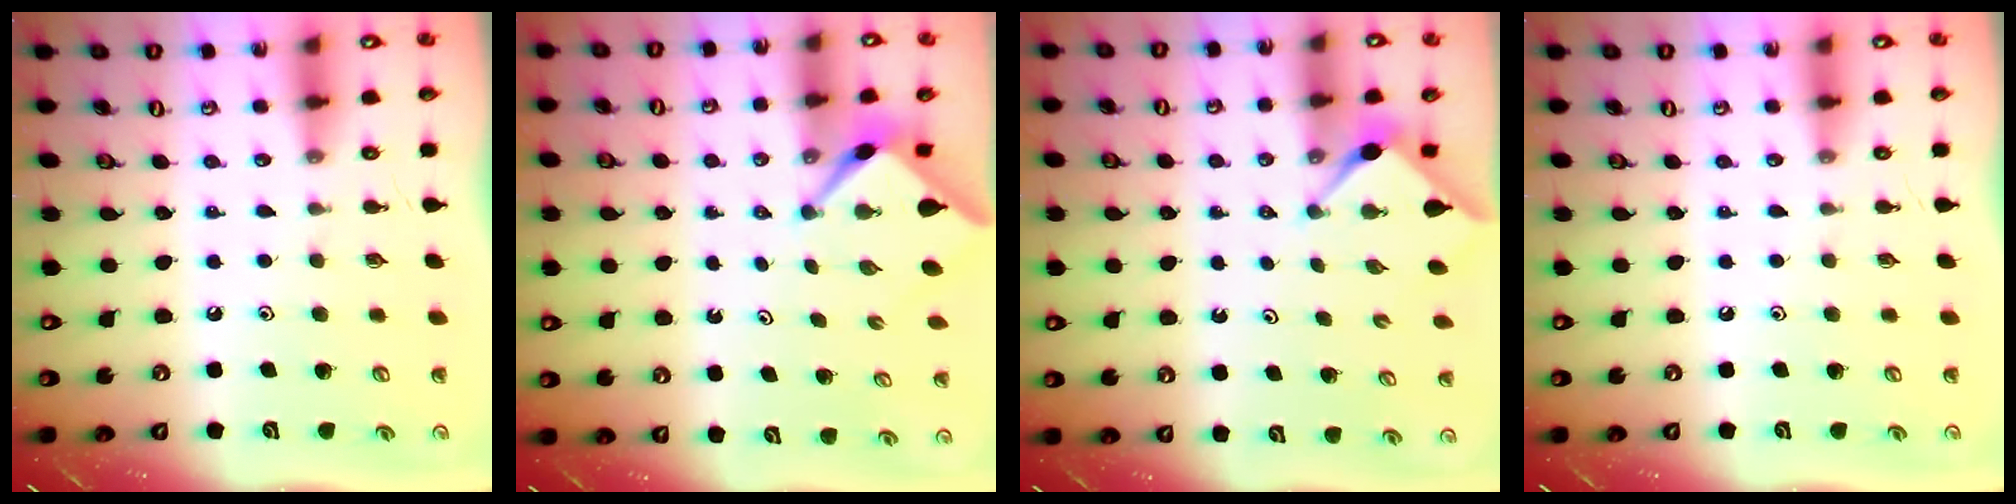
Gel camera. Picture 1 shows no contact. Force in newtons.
{"total": 2.5, "press": 2.5, "slide": 0.3}
{"total": 2.9, "press": 2.9, "slide": 0.4}
{"total": 0.0}